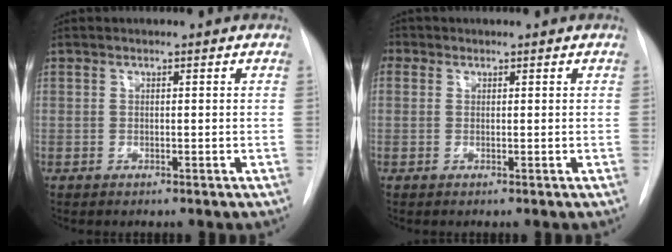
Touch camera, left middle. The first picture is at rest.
{"total": 2.0, "force": [0.8, 1.8, 0.6], "torque": [-0.014, 0.013, 0.013]}